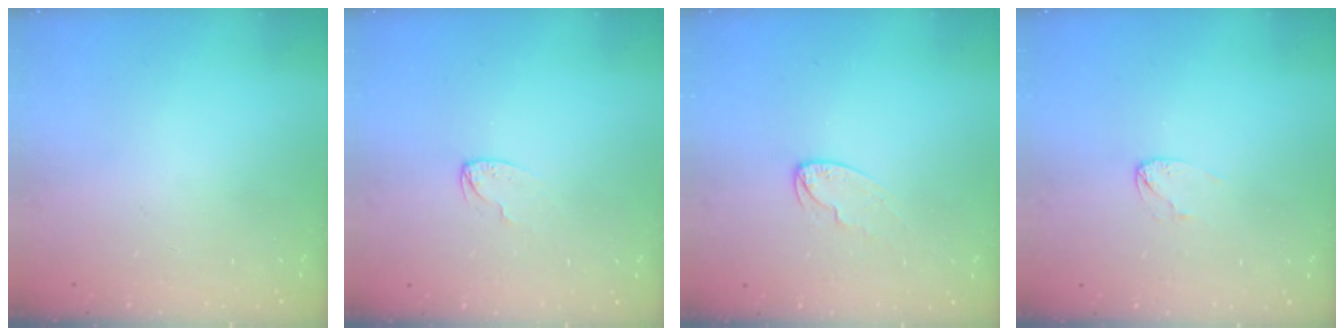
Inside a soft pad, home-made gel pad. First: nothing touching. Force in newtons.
{"total": 3.9, "press": 3.9, "slide": 0.3}
{"total": 5.5, "press": 5.5, "slide": 0.5}
{"total": 3.2, "press": 3.2, "slide": 0.2}